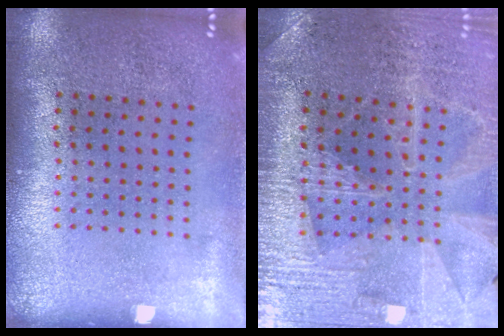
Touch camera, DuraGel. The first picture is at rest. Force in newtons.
{"total": 2.9, "press": 2.9, "slide": 0.6}